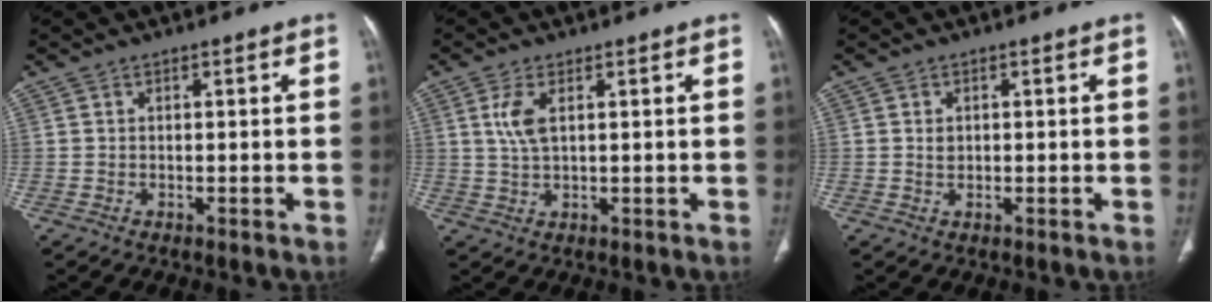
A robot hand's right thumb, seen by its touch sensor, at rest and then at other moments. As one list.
[{"total": 4.4, "force": [1.4, 1.8, 3.7], "torque": [-0.088, -0.003, 0.032]}, {"total": 1.4, "force": [0.3, 1.1, 0.9], "torque": [-0.007, 0.002, 0.009]}]